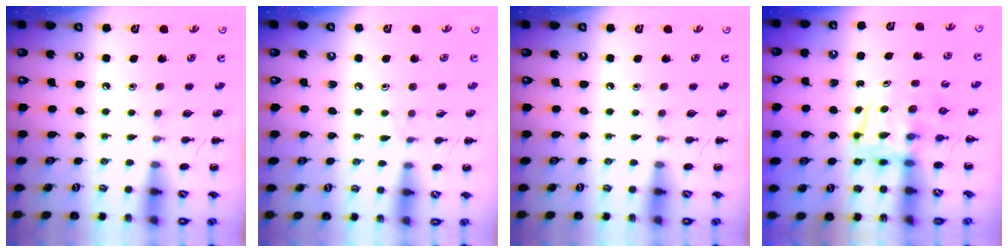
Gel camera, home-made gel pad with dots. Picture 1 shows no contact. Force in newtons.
{"total": 5.8, "press": 5.4, "slide": 2.1}
{"total": 0.0}
{"total": 3.4, "press": 3.4, "slide": 0.2}